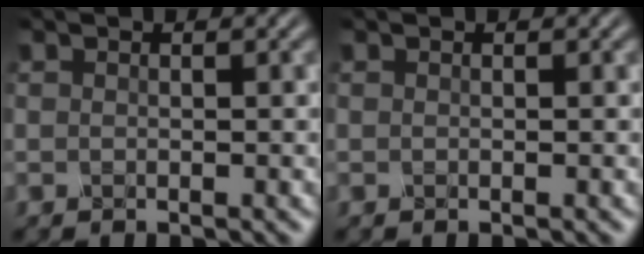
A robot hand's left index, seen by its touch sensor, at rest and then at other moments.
{"total": 0.0}